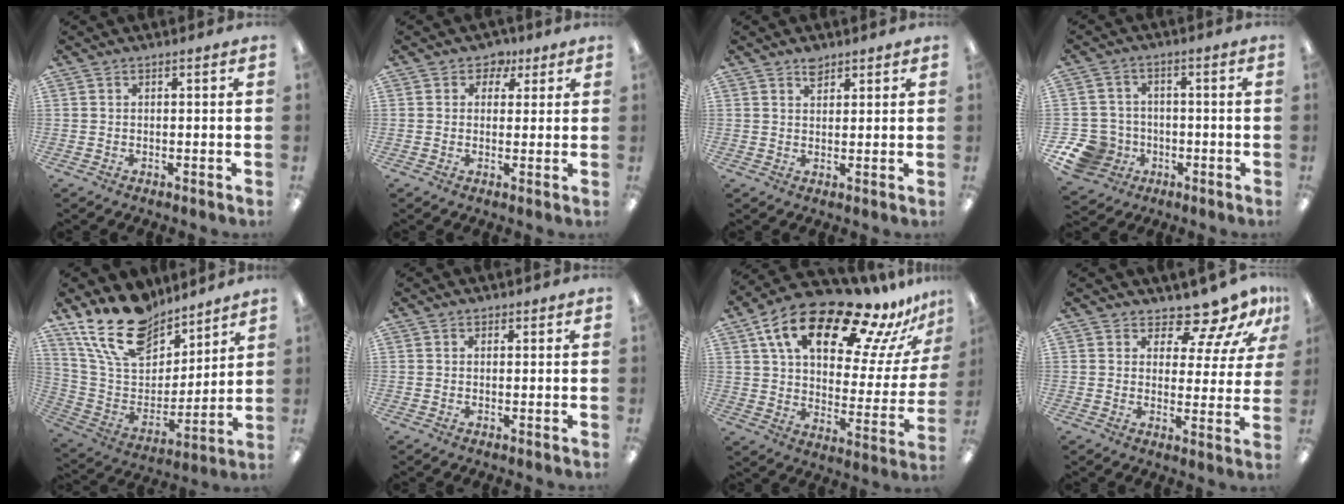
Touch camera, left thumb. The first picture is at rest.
{"total": 3.8, "force": [2.0, 3.1, 1.0], "torque": [-0.005, -0.006, 0.031]}
{"total": 2.9, "force": [2.2, 1.6, 1.0], "torque": [-0.006, -0.007, 0.038]}
{"total": 9.6, "force": [-3.9, 8.3, 2.8], "torque": [-0.078, 0.030, -0.066]}
{"total": 19.9, "force": [15.0, 9.9, 8.6], "torque": [-0.183, -0.084, 0.277]}
{"total": 1.1, "force": [0.7, 0.8, 0.1], "torque": [0.006, -0.001, 0.011]}
{"total": 22.0, "force": [14.4, 8.6, 14.3], "torque": [-0.236, -0.085, 0.238]}
{"total": 10.4, "force": [9.0, 3.3, 3.9], "torque": [-0.066, -0.064, 0.164]}